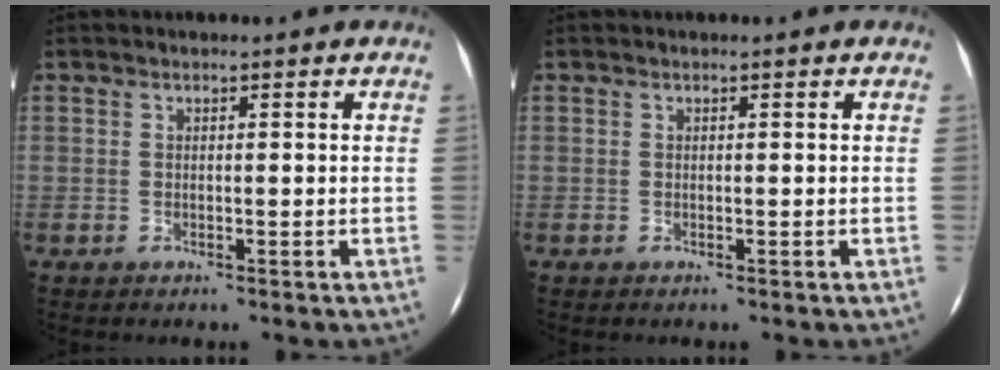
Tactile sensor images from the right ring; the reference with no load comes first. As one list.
[{"total": 0.0}]